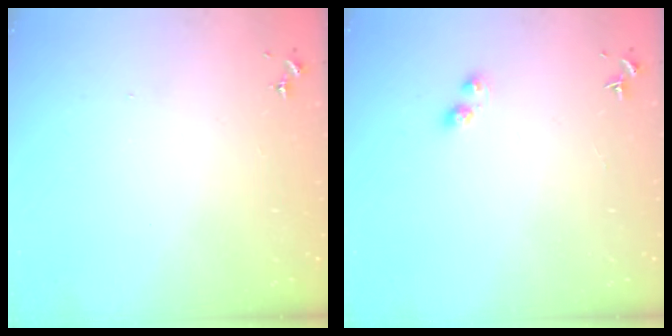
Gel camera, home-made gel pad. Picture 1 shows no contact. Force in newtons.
{"total": 3.6, "press": 3.5, "slide": 0.5}